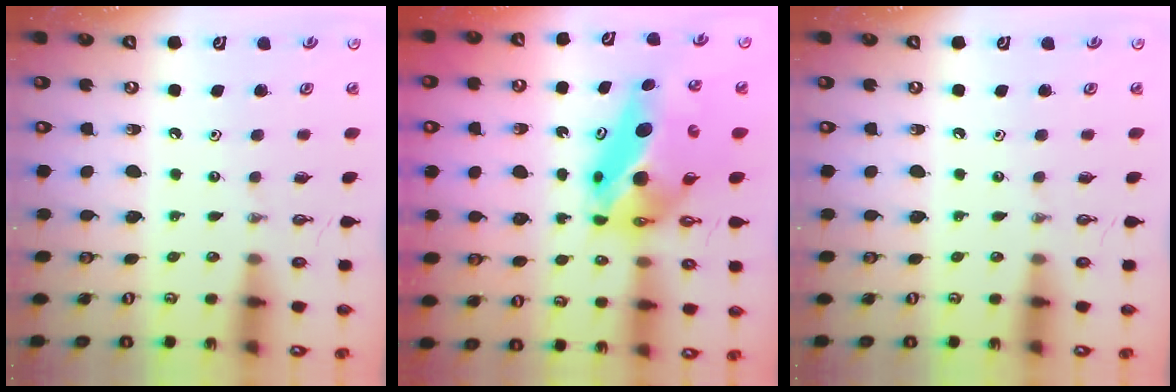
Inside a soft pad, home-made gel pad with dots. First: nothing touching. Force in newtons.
{"total": 11.5, "press": 11.2, "slide": 2.4}
{"total": 0.0}